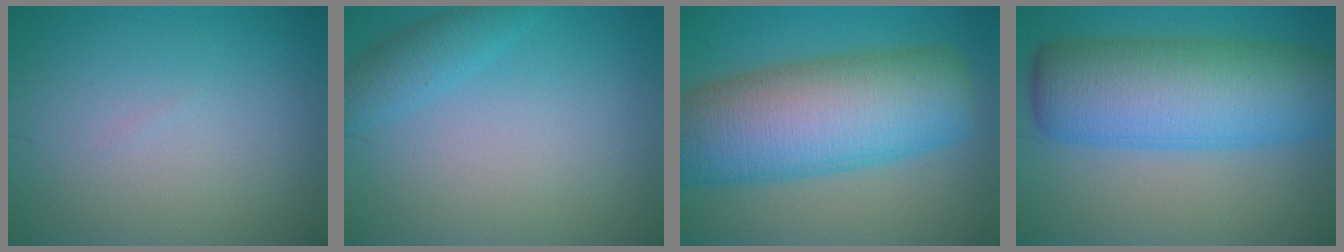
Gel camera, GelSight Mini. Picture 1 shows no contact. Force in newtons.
{"total": 2.1, "press": 2.1, "slide": 0.2}
{"total": 13.4, "press": 13.4, "slide": 0.5}
{"total": 11.5, "press": 11.5, "slide": 0.3}